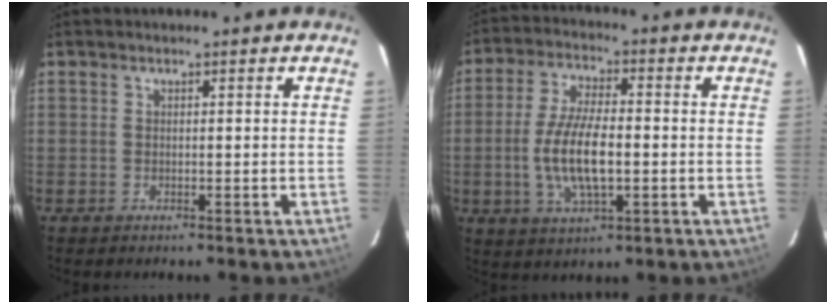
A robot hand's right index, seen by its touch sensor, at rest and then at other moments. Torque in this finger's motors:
{"motor_torque": [1.78, -0.36, 1.01, 0.21]}